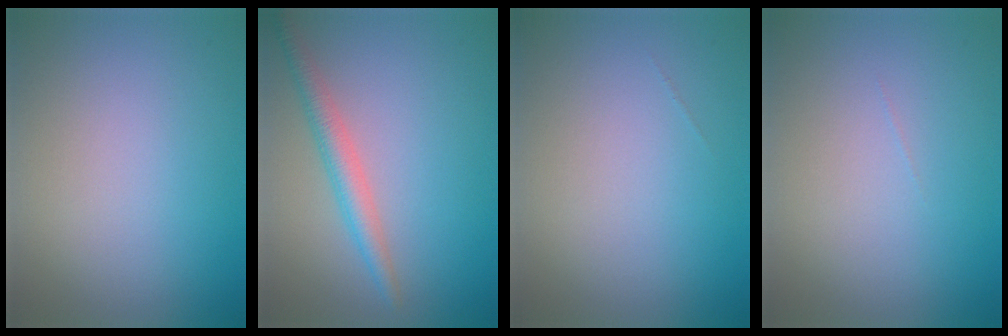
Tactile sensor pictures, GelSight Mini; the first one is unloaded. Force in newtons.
{"total": 2.7, "press": 2.7, "slide": 0.1}
{"total": 0.0}
{"total": 0.0}